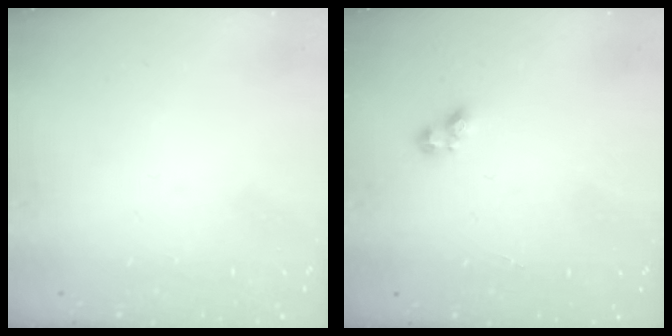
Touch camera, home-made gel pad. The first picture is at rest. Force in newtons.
{"total": 3.0, "press": 2.9, "slide": 0.6}